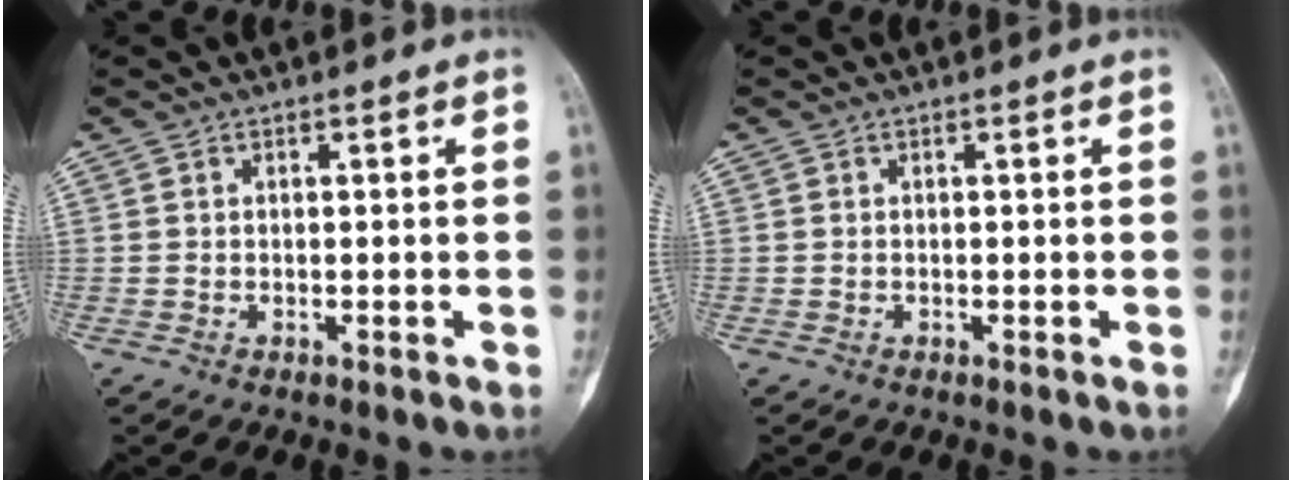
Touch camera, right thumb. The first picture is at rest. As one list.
[{"total": 0.0}]